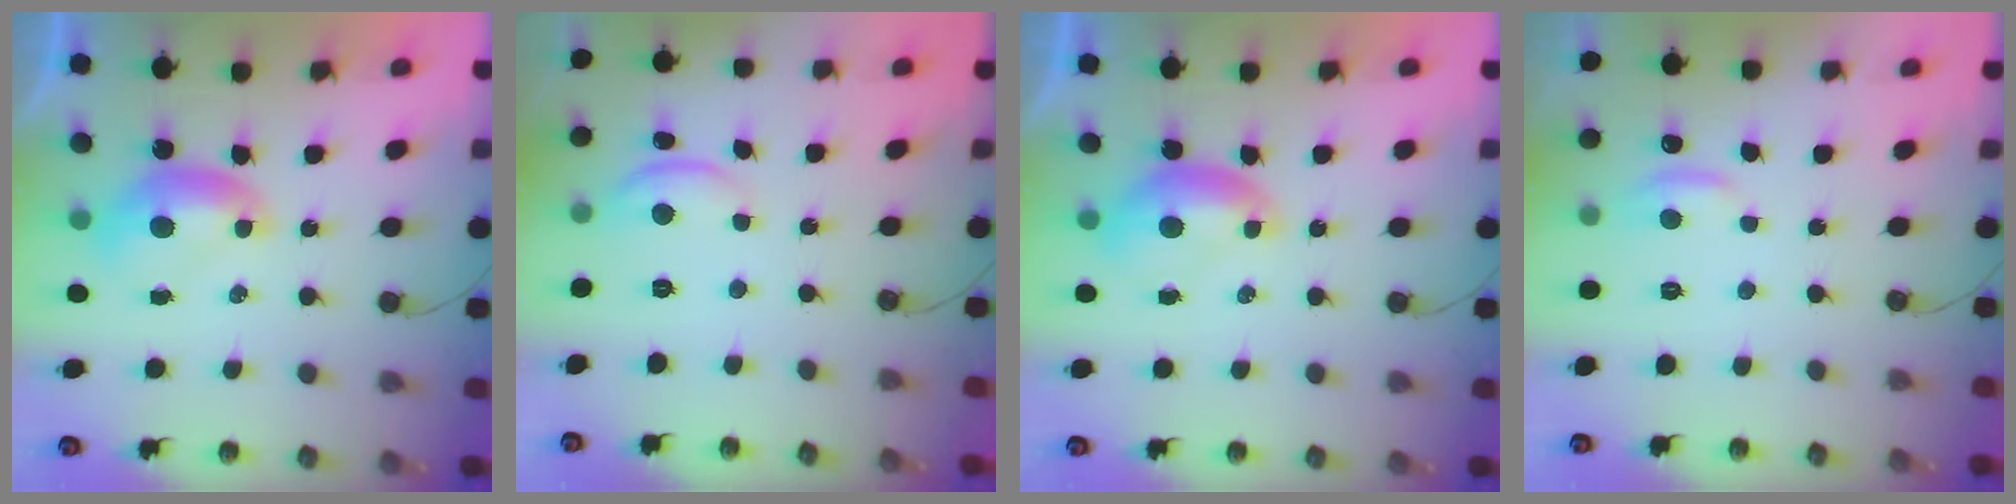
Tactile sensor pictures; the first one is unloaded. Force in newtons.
{"total": 3.7, "press": 3.7, "slide": 0.3}
{"total": 0.0}
{"total": 0.7, "press": 0.0, "slide": 0.7}